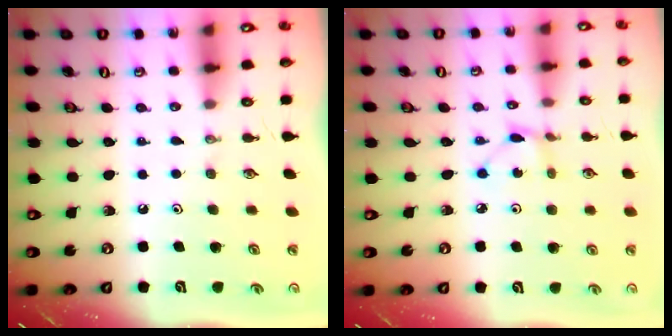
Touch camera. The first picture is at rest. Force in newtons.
{"total": 2.2, "press": 2.2, "slide": 0.3}